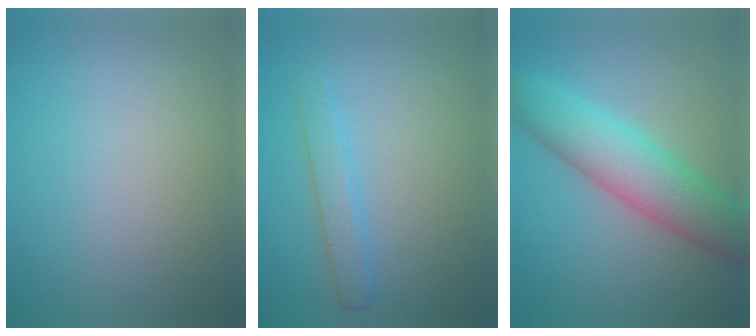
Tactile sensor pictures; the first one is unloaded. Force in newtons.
{"total": 2.0, "press": 2.0, "slide": 0.0}
{"total": 6.9, "press": 6.9, "slide": 0.3}